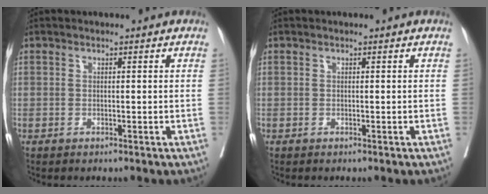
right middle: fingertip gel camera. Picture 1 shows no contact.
{"total": 0.0}